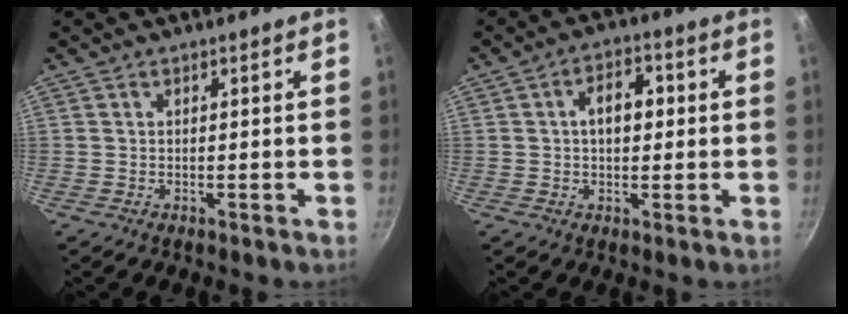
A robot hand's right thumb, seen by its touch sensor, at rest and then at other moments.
{"total": 6.6, "force": [0.7, 4.3, 4.9], "torque": [-0.047, 0.016, 0.004]}